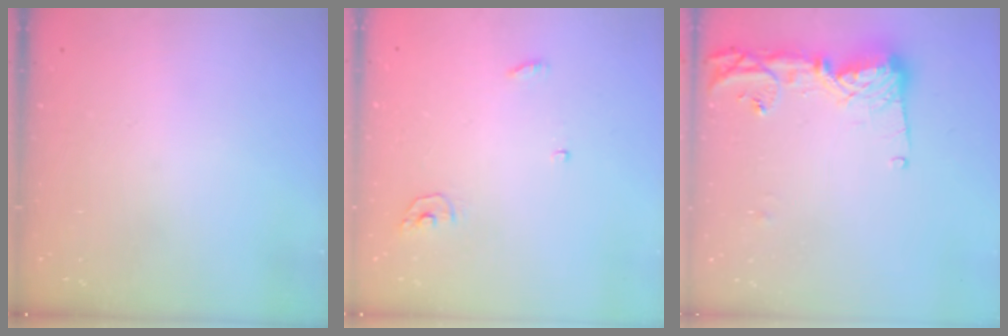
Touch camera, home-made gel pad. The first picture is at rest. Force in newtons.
{"total": 3.8, "press": 3.8, "slide": 0.5}
{"total": 14.0, "press": 13.9, "slide": 1.3}